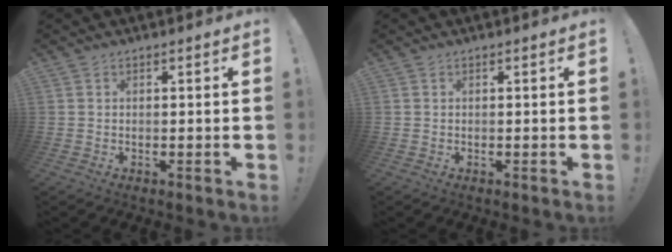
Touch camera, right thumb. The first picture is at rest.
{"total": 0.0}